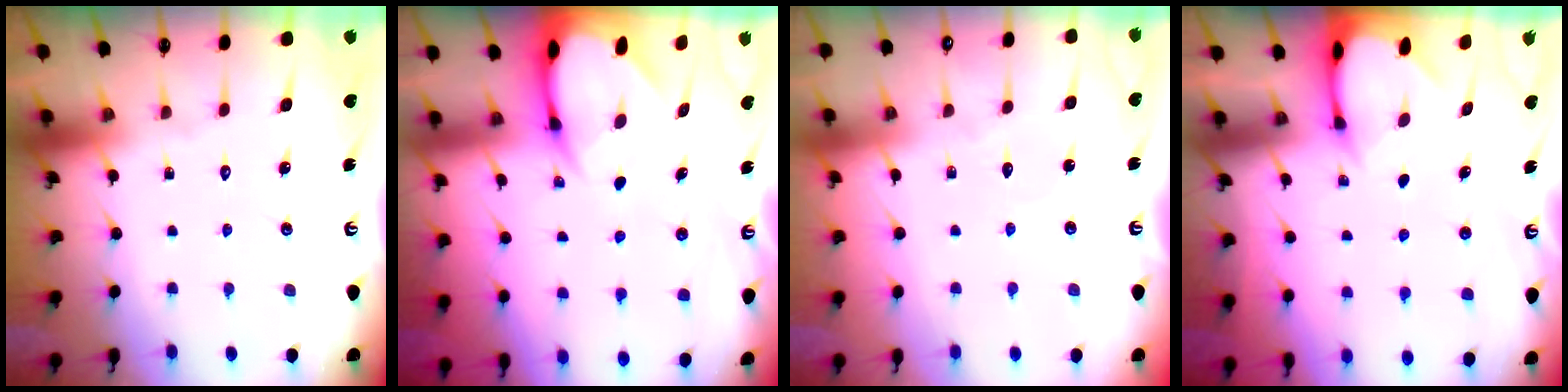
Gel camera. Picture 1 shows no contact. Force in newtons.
{"total": 4.9, "press": 4.8, "slide": 0.7}
{"total": 2.5, "press": 2.4, "slide": 0.3}
{"total": 2.3, "press": 2.3, "slide": 0.1}